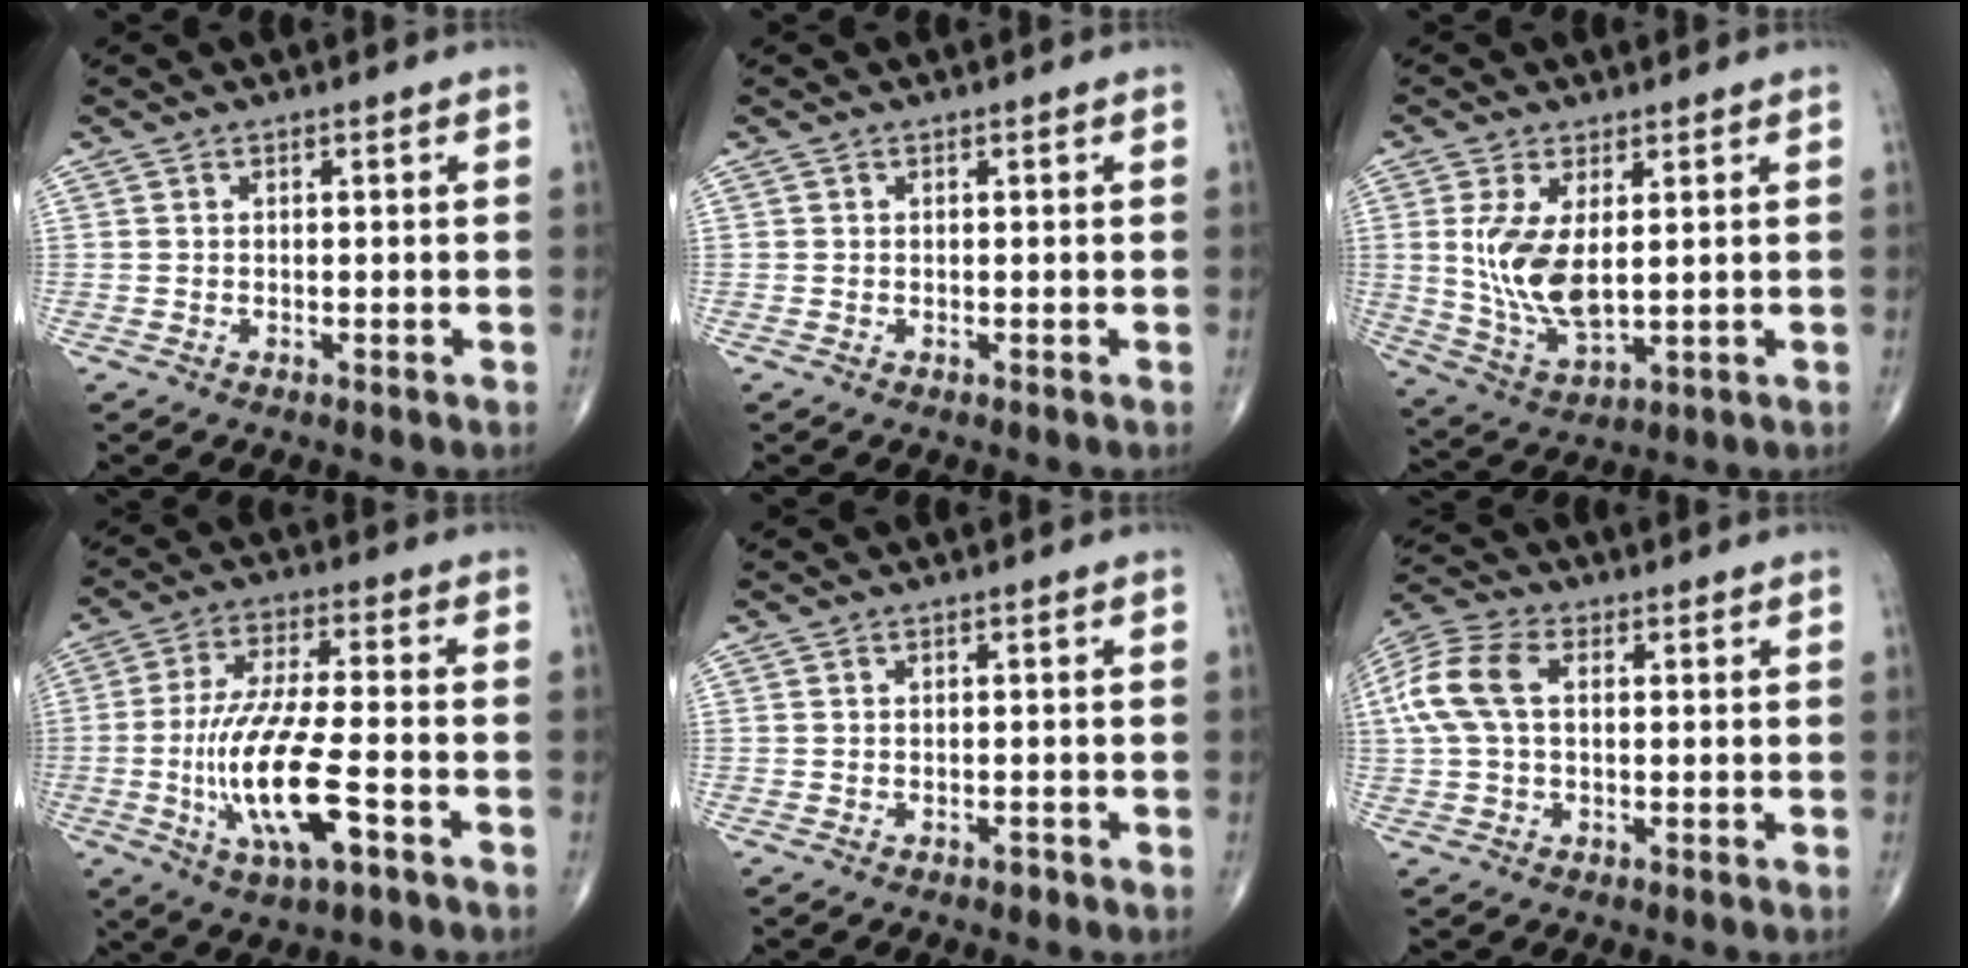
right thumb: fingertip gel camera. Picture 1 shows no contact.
{"total": 0.0}
{"total": 10.6, "force": [1.5, 4.9, 9.2], "torque": [-0.185, -0.019, 0.044]}
{"total": 15.4, "force": [-4.5, 4.2, 14.1], "torque": [-0.292, 0.013, -0.077]}
{"total": 0.8, "force": [-0.5, 0.4, 0.4], "torque": [-0.003, 0.000, -0.009]}
{"total": 10.4, "force": [1.7, 6.3, 8.1], "torque": [-0.191, 0.028, 0.032]}